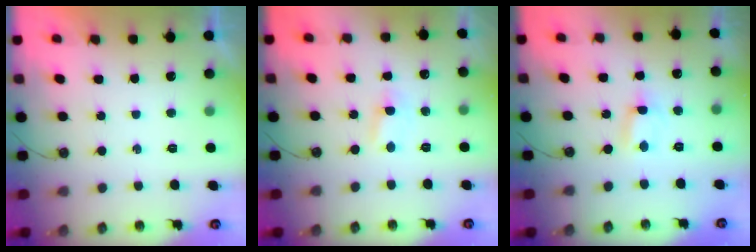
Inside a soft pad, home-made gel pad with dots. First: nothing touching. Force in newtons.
{"total": 1.7, "press": 1.7, "slide": 0.3}
{"total": 0.5, "press": 0.2, "slide": 0.5}